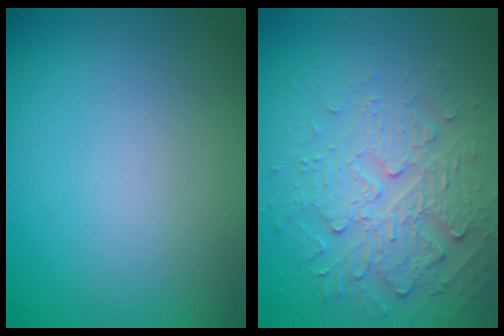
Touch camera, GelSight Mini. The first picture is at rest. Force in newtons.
{"total": 4.1, "press": 3.5, "slide": 2.2}